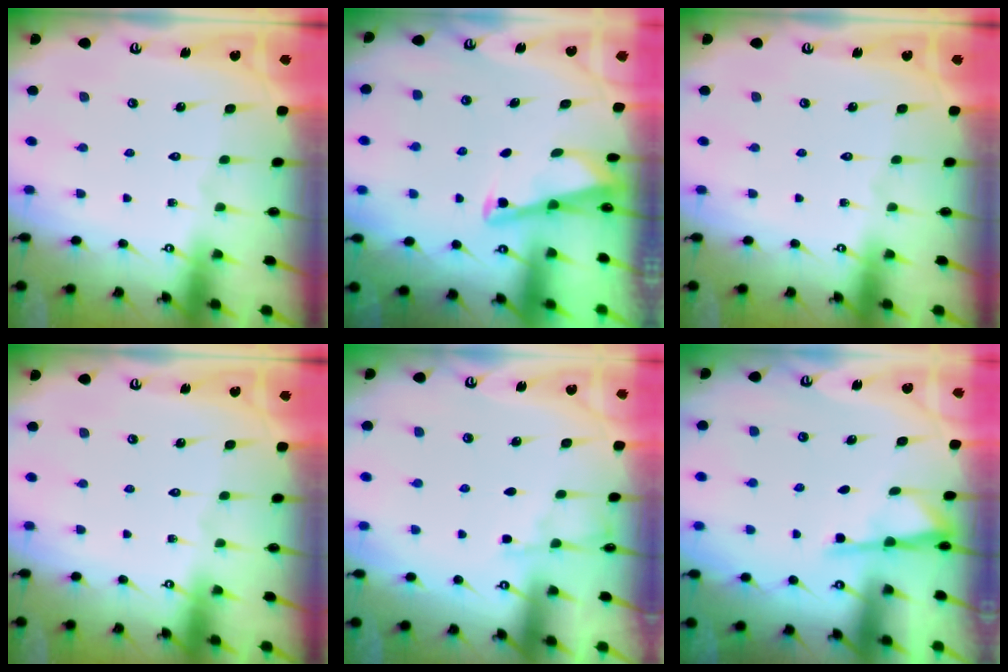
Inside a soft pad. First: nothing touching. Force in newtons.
{"total": 3.0, "press": 3.0, "slide": 0.3}
{"total": 0.0}
{"total": 0.0}
{"total": 2.5, "press": 2.5, "slide": 0.4}
{"total": 2.8, "press": 2.7, "slide": 0.5}